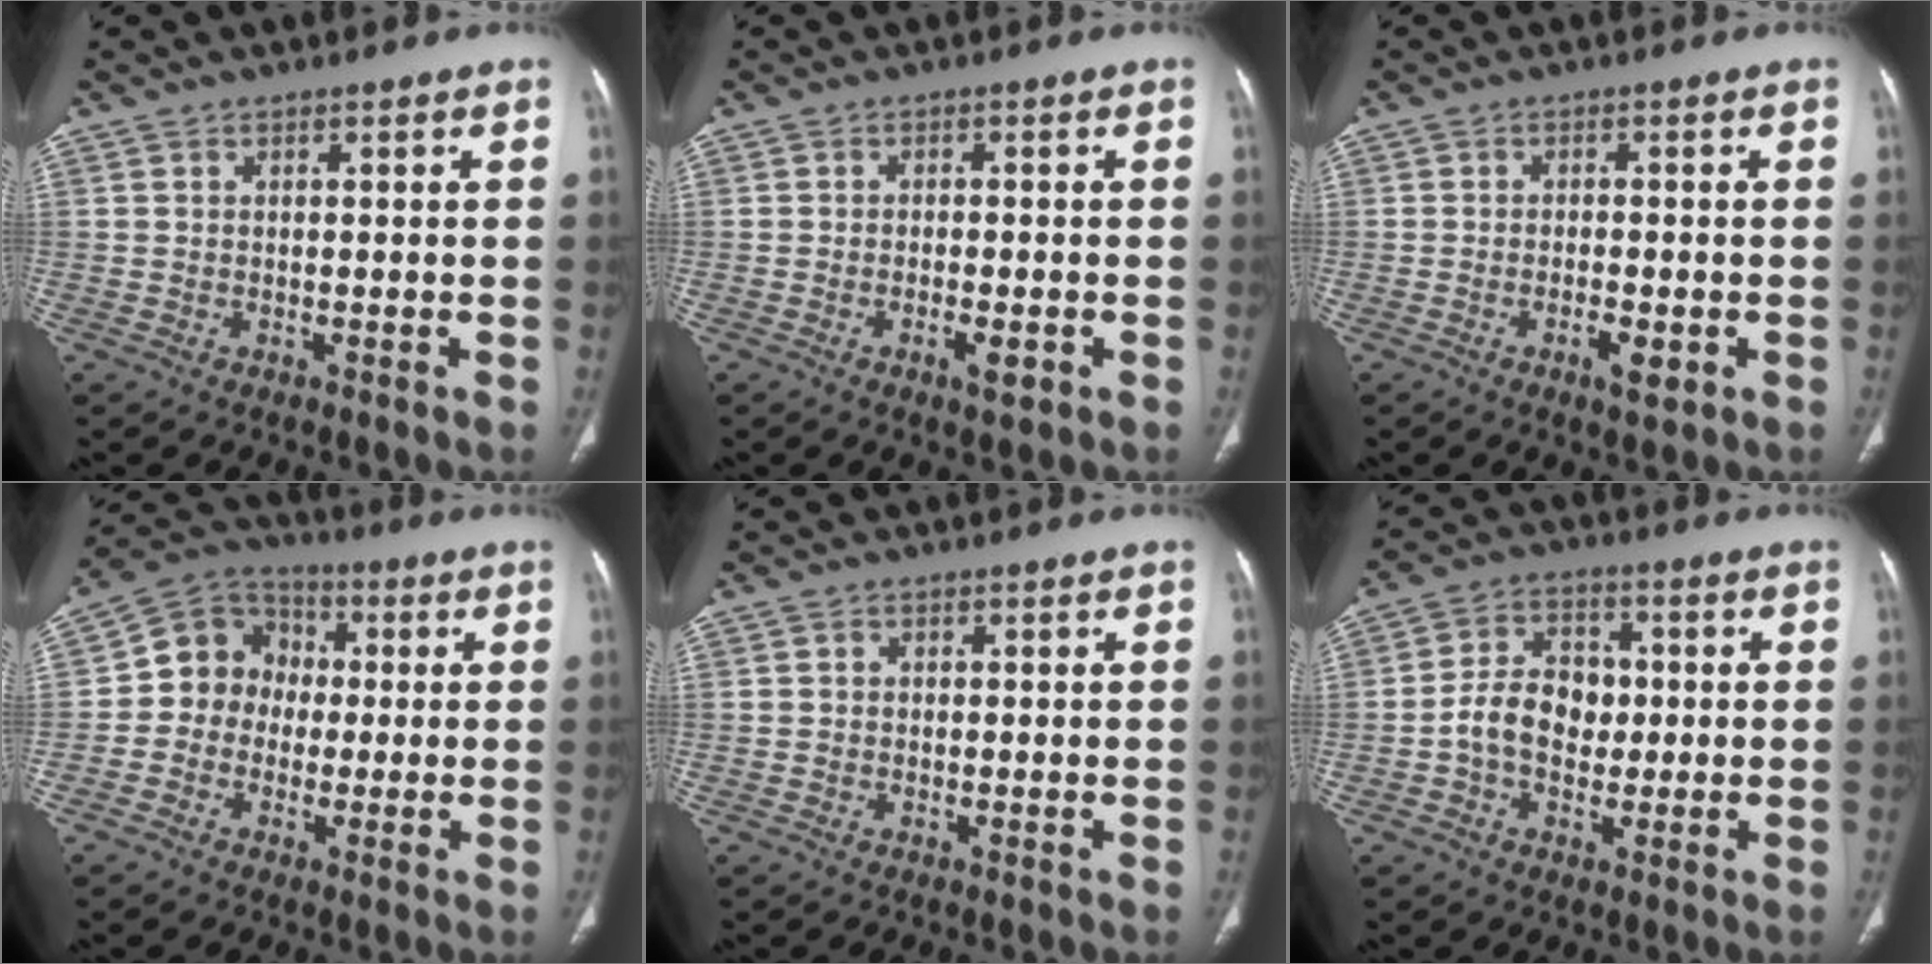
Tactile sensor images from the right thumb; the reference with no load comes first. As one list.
[{"total": 3.0, "force": [-1.4, 0.9, 2.5], "torque": [-0.040, 0.000, -0.022]}, {"total": 3.5, "force": [-1.5, 1.2, 2.9], "torque": [-0.047, 0.000, -0.022]}, {"total": 10.0, "force": [-0.4, 9.0, 4.3], "torque": [-0.037, 0.030, -0.025]}, {"total": 0.8, "force": [0.0, 0.8, 0.3], "torque": [0.000, 0.003, -0.002]}, {"total": 9.9, "force": [-0.5, 7.2, 6.7], "torque": [-0.096, 0.020, -0.018]}]